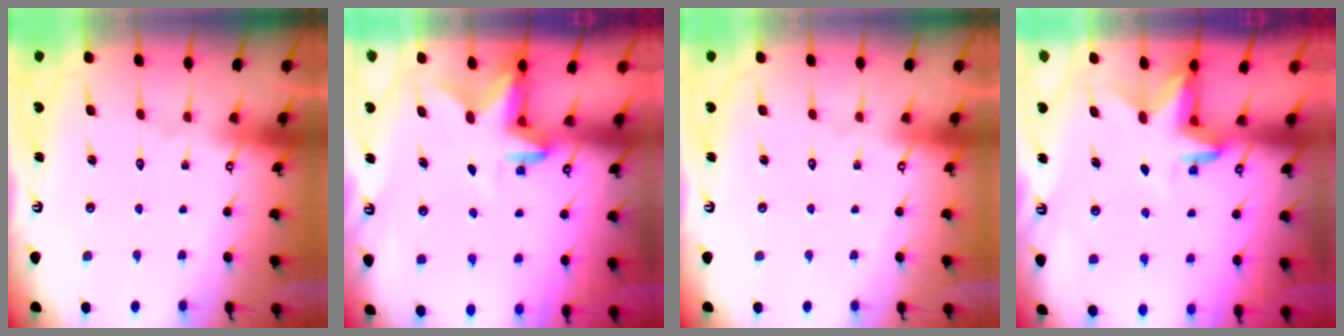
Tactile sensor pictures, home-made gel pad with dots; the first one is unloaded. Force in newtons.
{"total": 2.6, "press": 2.6, "slide": 0.6}
{"total": 0.0}
{"total": 3.2, "press": 3.2, "slide": 0.2}